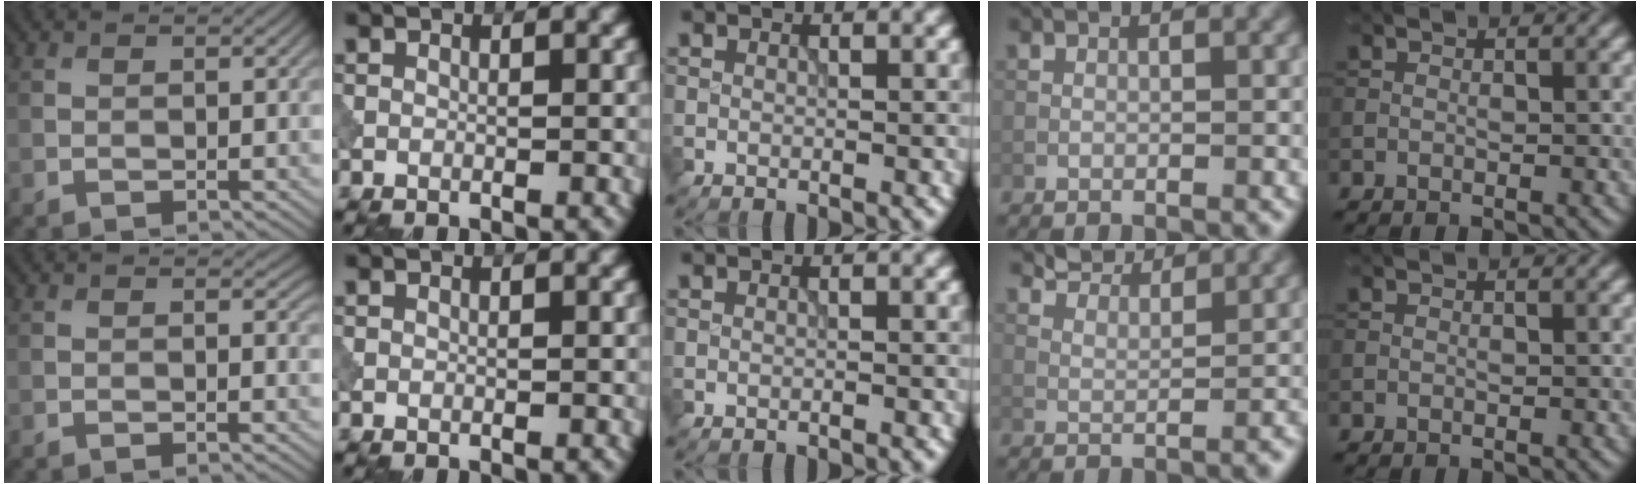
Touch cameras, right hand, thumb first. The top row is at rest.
{"thumb": {"total": 0.6, "force": [0.2, 0.2, 0.6], "torque": [-0.005, -0.005, 0.002]}, "ring": {"total": 3.5, "force": [3.2, 0.5, 1.4], "torque": [-0.031, -0.005, 0.054]}}